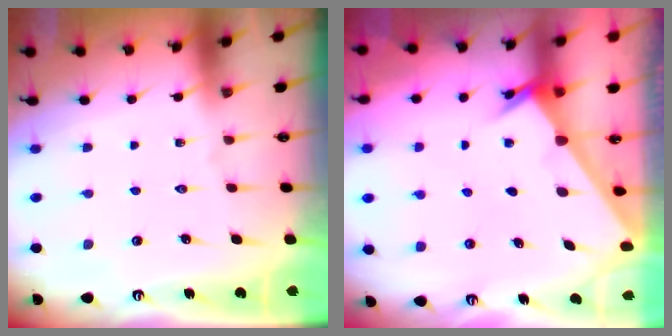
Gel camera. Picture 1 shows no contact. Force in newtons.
{"total": 2.4, "press": 2.4, "slide": 0.3}